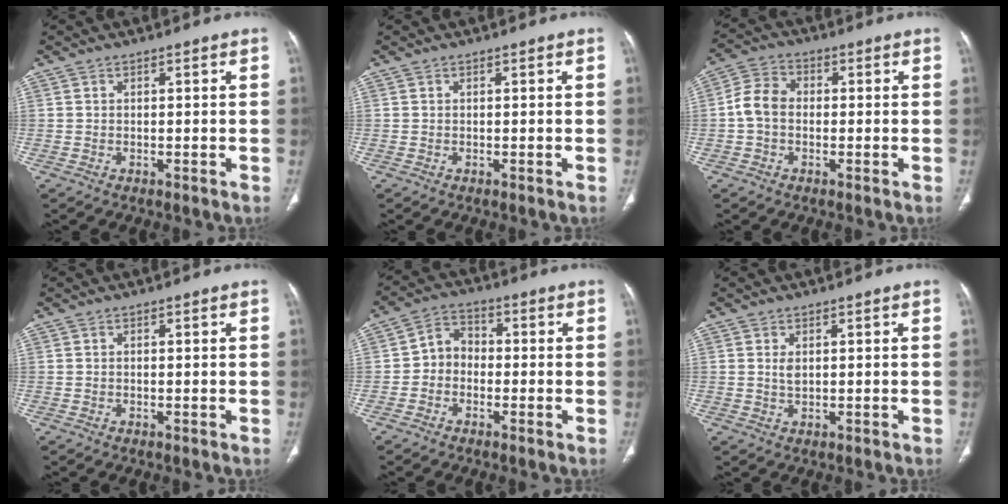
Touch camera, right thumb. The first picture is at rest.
{"total": 0.0}
{"total": 6.1, "force": [-0.5, 4.7, 3.9], "torque": [-0.068, 0.020, -0.021]}
{"total": 0.0}
{"total": 5.1, "force": [-1.3, 4.3, 2.4], "torque": [-0.019, 0.023, -0.039]}
{"total": 1.4, "force": [0.4, 0.8, 1.1], "torque": [-0.023, -0.001, 0.012]}